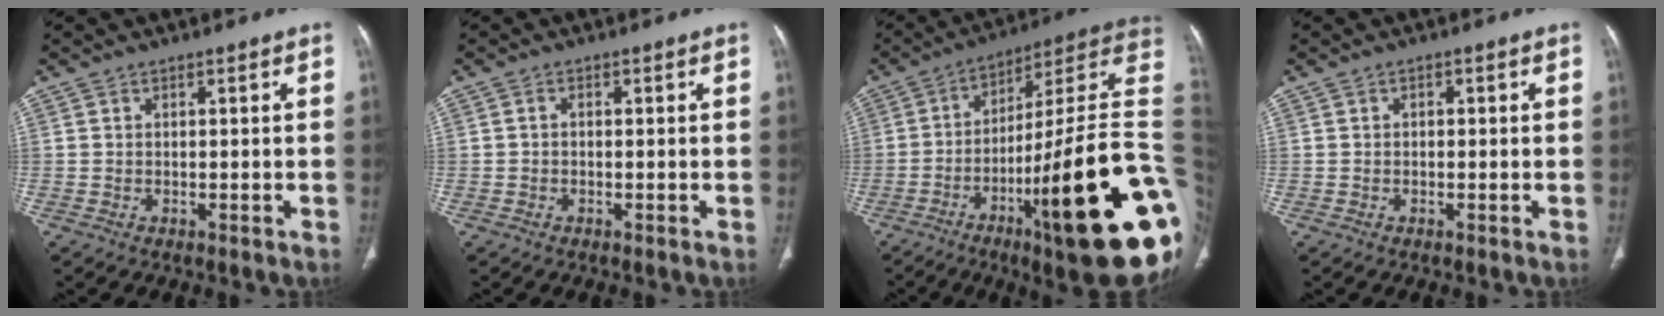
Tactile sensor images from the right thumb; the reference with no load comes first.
{"total": 1.0, "force": [0.4, 0.7, -0.6], "torque": [0.009, 0.003, 0.003]}
{"total": 30.8, "force": [-7.6, 5.6, 29.4], "torque": [-0.344, 0.045, -0.123]}
{"total": 0.7, "force": [0.0, 0.6, 0.4], "torque": [0.001, 0.003, -0.005]}